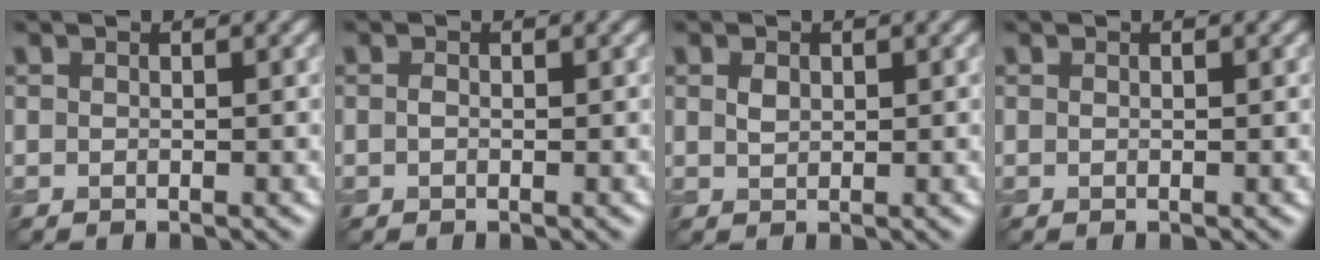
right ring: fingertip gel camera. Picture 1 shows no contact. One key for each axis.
{"total": 0.6, "fx": 0.0, "fy": 0.4, "fz": 0.4, "tx": -0.010, "ty": 0.000, "tz": -0.001}
{"total": 1.2, "fx": 0.4, "fy": 0.8, "fz": 0.7, "tx": -0.017, "ty": 0.000, "tz": 0.010}
{"total": 0.0}